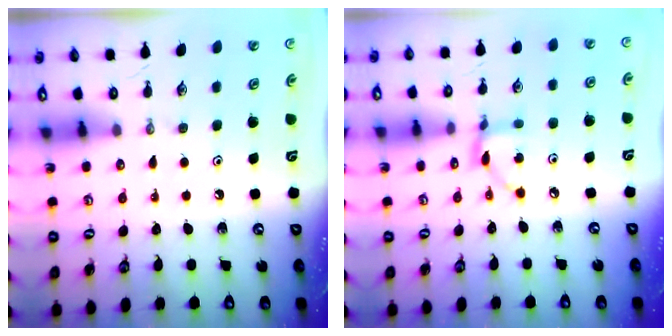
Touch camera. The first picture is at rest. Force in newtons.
{"total": 5.7, "press": 5.7, "slide": 0.2}